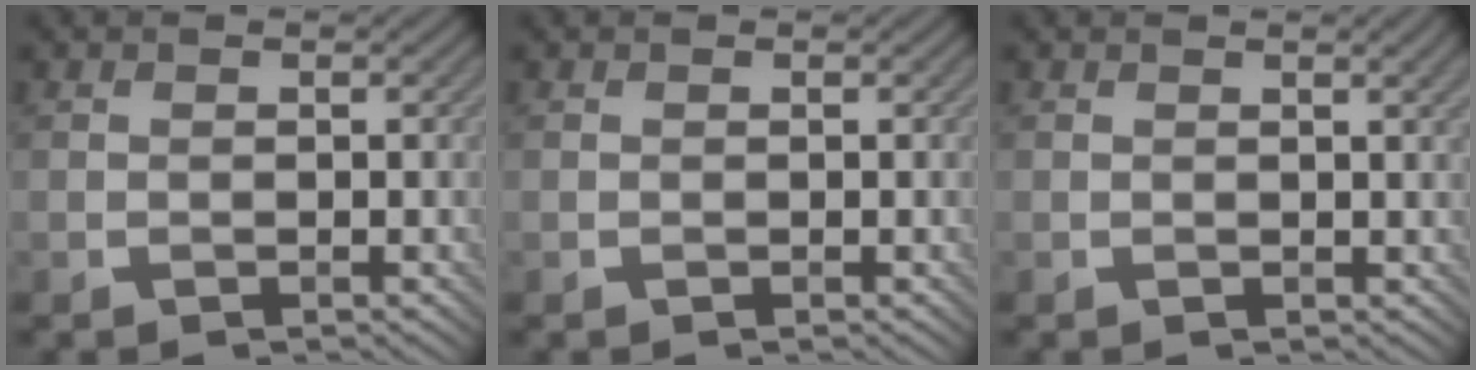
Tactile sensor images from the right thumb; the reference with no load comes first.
{"total": 0.0}
{"total": 1.9, "force": [0.8, 0.3, 1.7], "torque": [-0.023, 0.003, 0.011]}